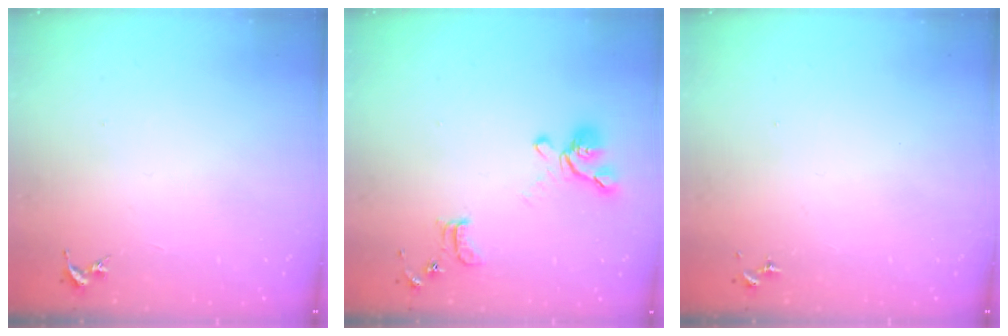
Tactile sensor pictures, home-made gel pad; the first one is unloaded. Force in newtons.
{"total": 14.2, "press": 14.1, "slide": 1.6}
{"total": 0.0}